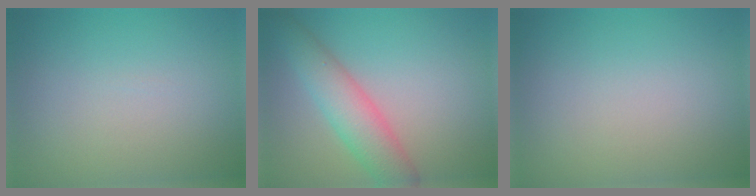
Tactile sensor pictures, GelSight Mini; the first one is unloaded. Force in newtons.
{"total": 4.8, "press": 4.8, "slide": 0.2}
{"total": 0.0}